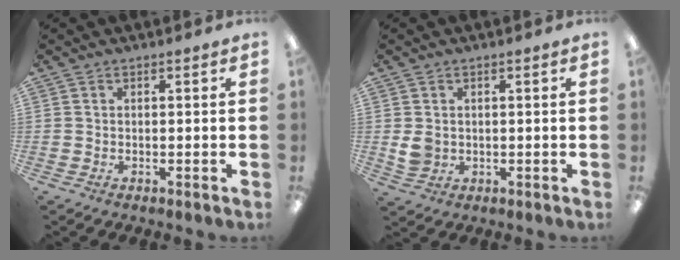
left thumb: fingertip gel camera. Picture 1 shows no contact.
{"total": 3.5, "force": [0.7, 3.0, 1.8], "torque": [-0.018, -0.003, 0.012]}